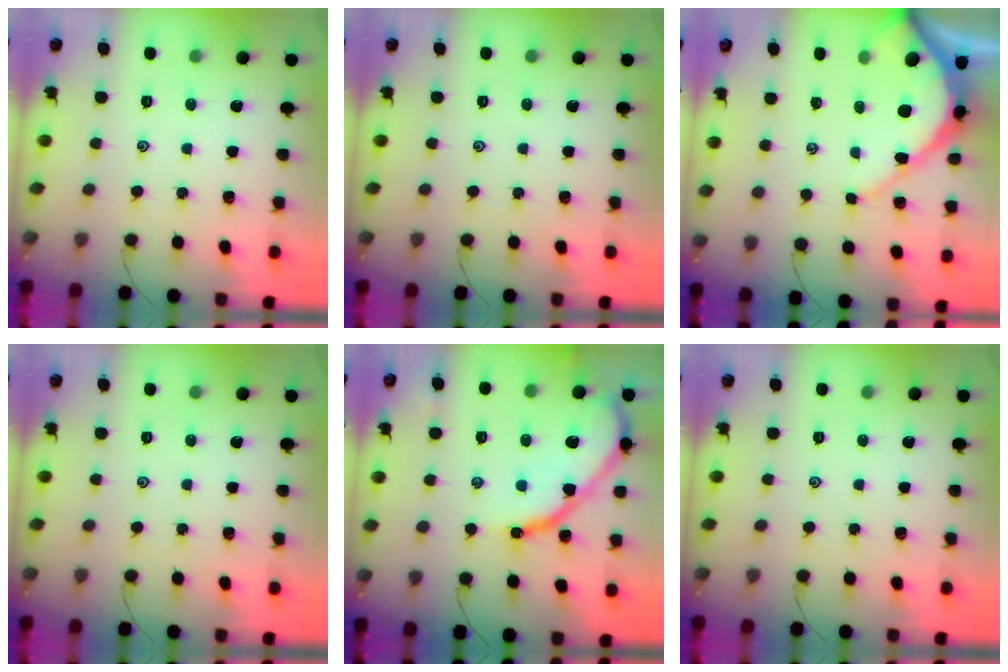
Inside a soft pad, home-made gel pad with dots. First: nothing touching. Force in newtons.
{"total": 0.0}
{"total": 8.8, "press": 8.7, "slide": 0.9}
{"total": 0.0}
{"total": 13.2, "press": 13.1, "slide": 1.2}
{"total": 0.0}